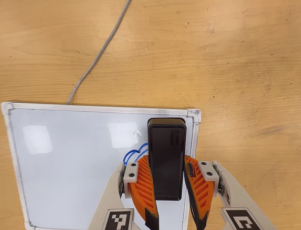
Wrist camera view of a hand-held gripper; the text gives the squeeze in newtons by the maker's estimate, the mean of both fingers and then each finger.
{"total": 8.6, "left": 6.1, "right": 11.2}